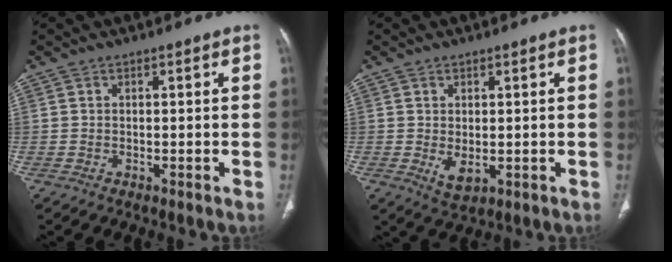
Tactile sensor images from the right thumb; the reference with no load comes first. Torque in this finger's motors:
{"motor_torque": [-0.37, 0.33, 0.49, 0.23, 0.10]}